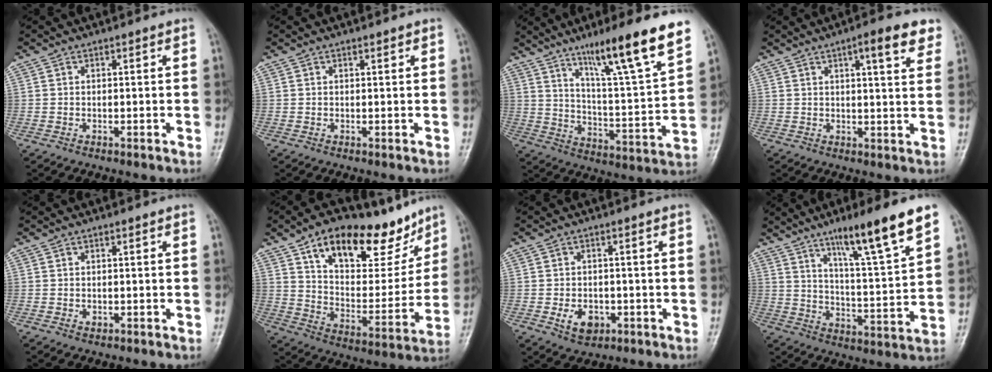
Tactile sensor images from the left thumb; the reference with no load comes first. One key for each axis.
{"total": 0.6, "fx": 0.5, "fy": 0.2, "fz": 0.4, "tx": -0.007, "ty": -0.001, "tz": 0.005}
{"total": 19.1, "fx": 12.5, "fy": 1.5, "fz": 14.3, "tx": -0.203, "ty": -0.060, "tz": 0.200}
{"total": 7.8, "fx": 4.4, "fy": 1.8, "fz": 6.2, "tx": -0.069, "ty": -0.015, "tz": 0.054}
{"total": 0.9, "fx": -0.2, "fy": 0.7, "fz": 0.5, "tx": -0.006, "ty": -0.001, "tz": -0.002}
{"total": 23.4, "fx": 14.8, "fy": 11.2, "fz": 14.3, "tx": -0.166, "ty": -0.047, "tz": 0.240}
{"total": 4.9, "fx": -1.6, "fy": 3.6, "fz": 3.0, "tx": -0.038, "ty": 0.004, "tz": -0.017}
{"total": 16.7, "fx": 10.6, "fy": 1.5, "fz": 12.8, "tx": -0.194, "ty": -0.053, "tz": 0.172}